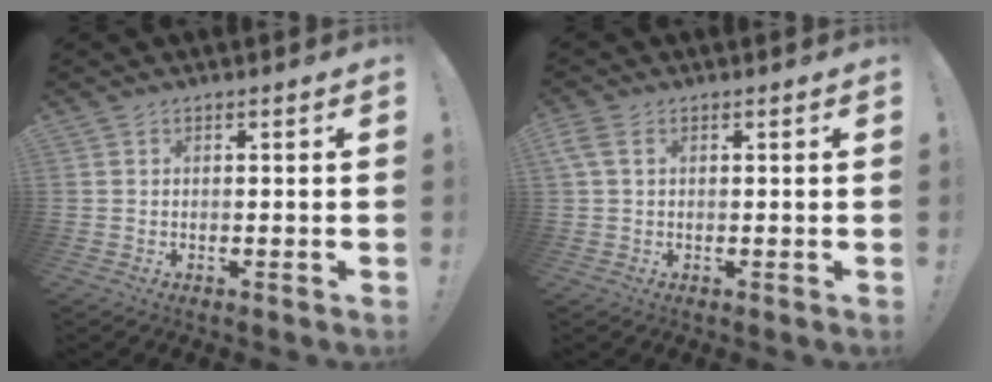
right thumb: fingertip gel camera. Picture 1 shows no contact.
{"total": 3.6, "force": [1.2, 2.3, 2.4], "torque": [-0.048, -0.001, 0.022]}